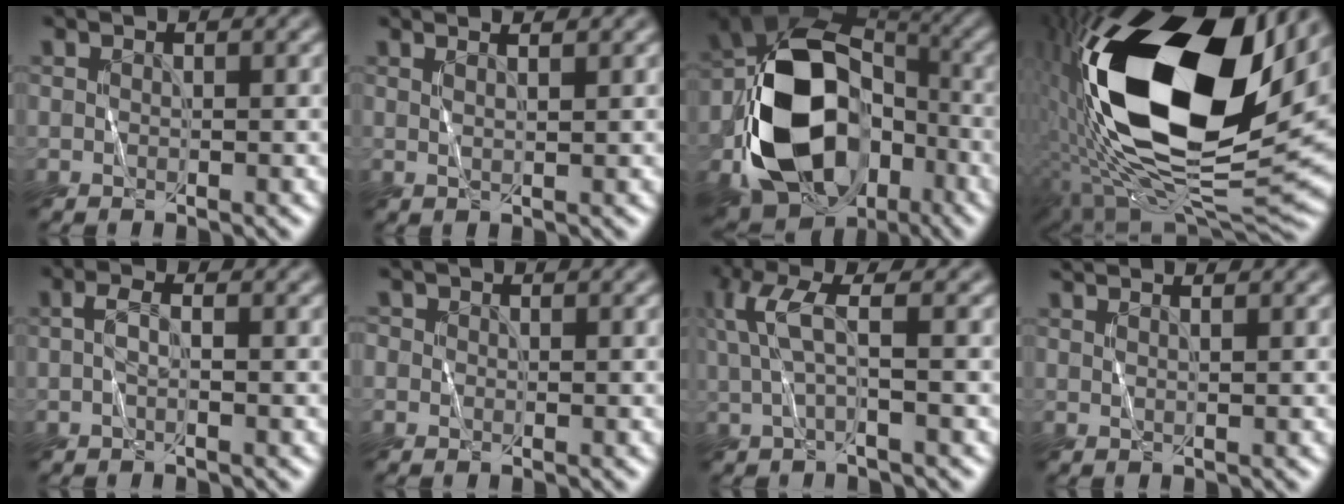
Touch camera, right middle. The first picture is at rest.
{"total": 1.7, "force": [1.2, 0.2, 1.2], "torque": [-0.008, 0.002, 0.002]}
{"total": 16.0, "force": [-5.0, 11.0, 10.5], "torque": [-0.182, -0.014, -0.095]}
{"total": 21.0, "force": [2.2, 10.4, 18.2], "torque": [-0.372, -0.020, 0.043]}
{"total": 1.5, "force": [-0.5, 0.2, 1.3], "torque": [-0.032, 0.007, -0.013]}
{"total": 0.5, "force": [-0.1, 0.5, 0.0], "torque": [0.008, 0.002, -0.006]}
{"total": 3.1, "force": [0.8, 0.2, 3.0], "torque": [-0.072, 0.005, 0.016]}
{"total": 1.2, "force": [1.0, -0.1, 0.7], "torque": [-0.008, 0.001, 0.008]}